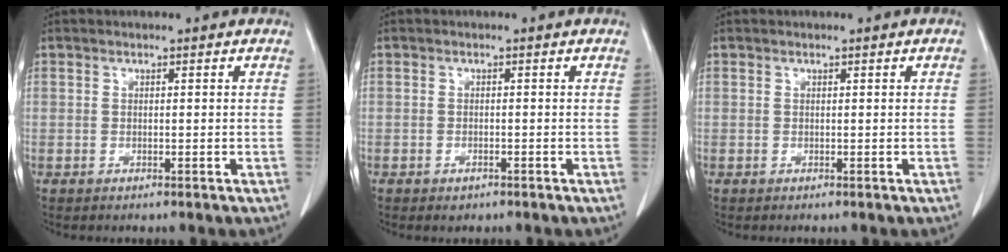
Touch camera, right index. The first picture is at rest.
{"total": 1.1, "force": [-0.8, 0.5, 0.6], "torque": [-0.011, -0.001, -0.007]}
{"total": 0.0}